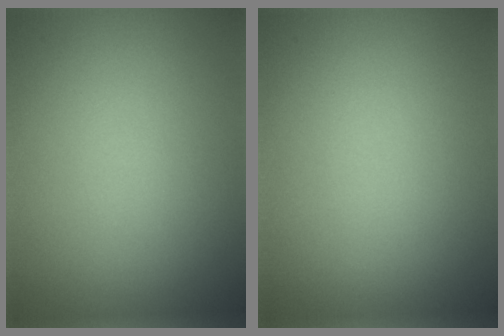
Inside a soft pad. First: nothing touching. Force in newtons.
{"total": 0.0}